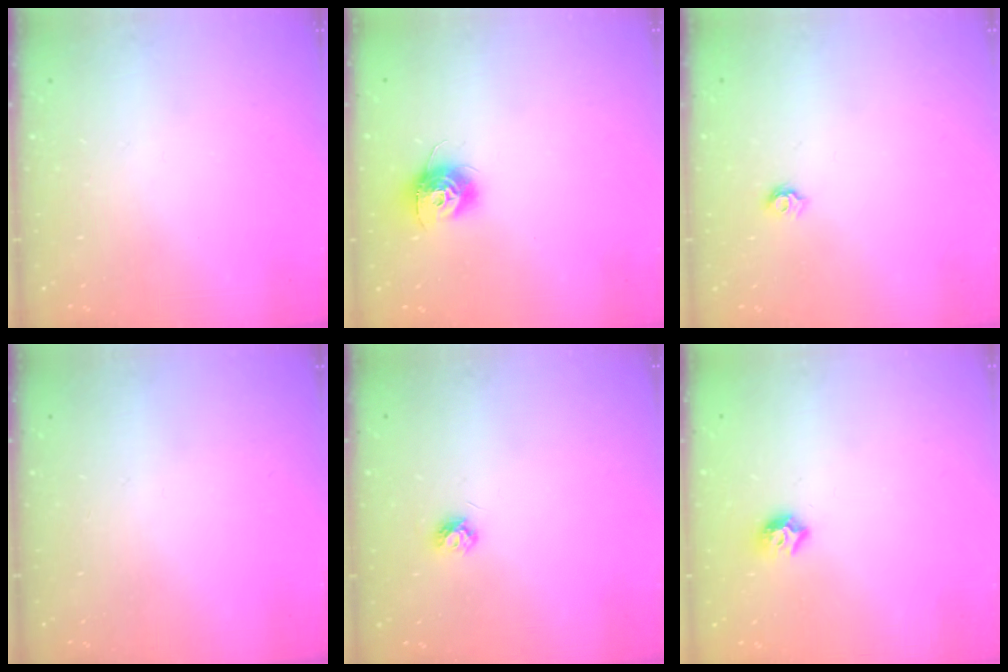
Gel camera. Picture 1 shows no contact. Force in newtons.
{"total": 10.2, "press": 10.2, "slide": 0.4}
{"total": 4.6, "press": 4.6, "slide": 0.6}
{"total": 0.0}
{"total": 3.9, "press": 3.8, "slide": 0.7}
{"total": 7.5, "press": 7.5, "slide": 0.6}